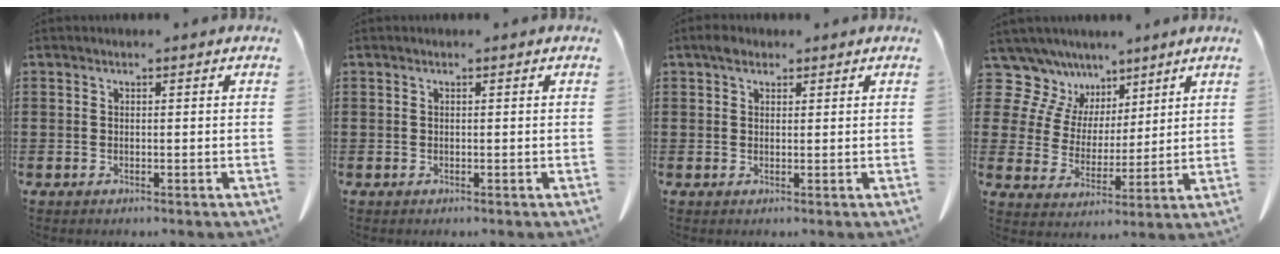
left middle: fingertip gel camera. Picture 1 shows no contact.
{"total": 0.0}
{"total": 1.8, "force": [1.2, 1.1, 0.8], "torque": [-0.012, 0.002, 0.020]}
{"total": 8.9, "force": [6.2, 6.3, 1.4], "torque": [-0.090, -0.032, 0.119]}